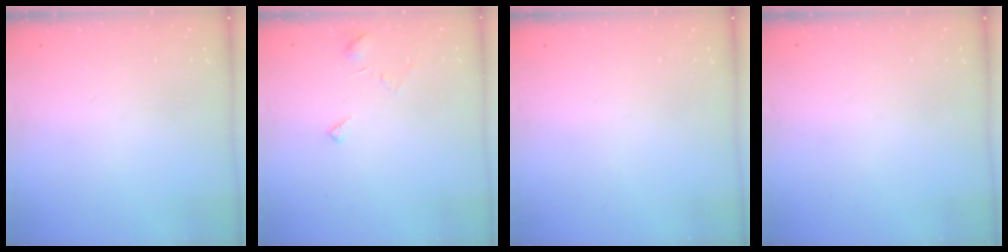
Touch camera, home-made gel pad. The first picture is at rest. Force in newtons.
{"total": 4.5, "press": 4.5, "slide": 0.3}
{"total": 0.0}
{"total": 0.0}